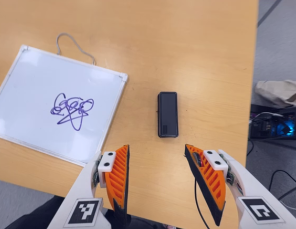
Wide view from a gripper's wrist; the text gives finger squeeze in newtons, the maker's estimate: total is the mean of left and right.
{"total": 0.0}